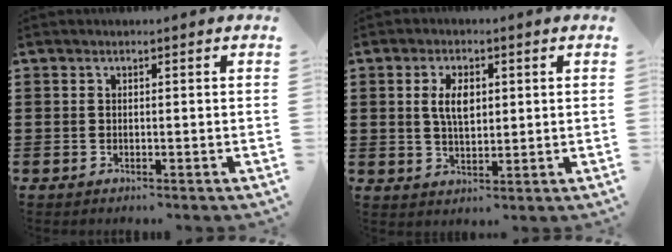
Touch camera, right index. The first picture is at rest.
{"total": 4.7, "force": [1.1, 2.3, 4.0], "torque": [-0.075, 0.007, 0.015]}